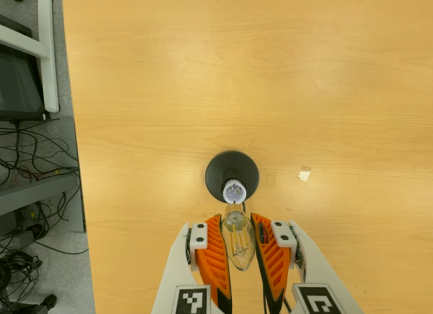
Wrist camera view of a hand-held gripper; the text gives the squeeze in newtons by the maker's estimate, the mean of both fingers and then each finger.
{"total": 22.2, "left": 24.9, "right": 19.6}